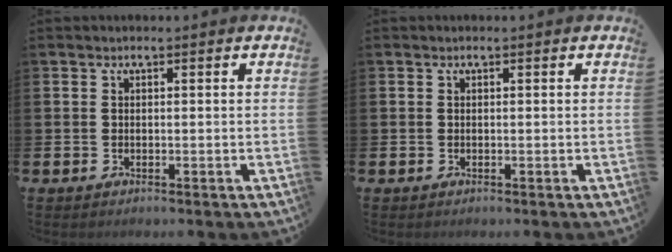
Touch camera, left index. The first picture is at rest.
{"total": 0.0}